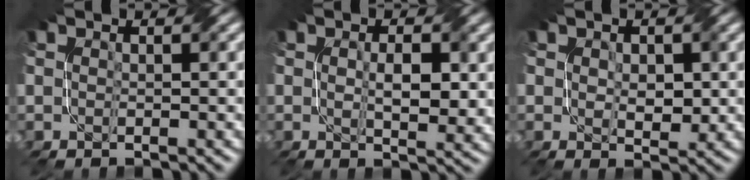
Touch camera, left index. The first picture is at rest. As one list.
[{"total": 3.8, "force": [0.3, 1.5, 3.5], "torque": [-0.066, -0.005, 0.012]}, {"total": 2.9, "force": [0.3, 1.9, 2.2], "torque": [-0.041, -0.004, 0.007]}]